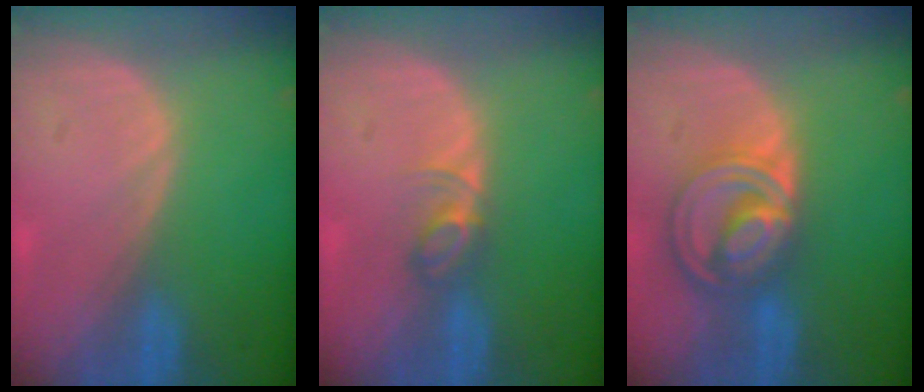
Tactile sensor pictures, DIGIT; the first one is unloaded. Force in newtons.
{"total": 2.8, "press": 2.8, "slide": 0.4}
{"total": 8.8, "press": 7.4, "slide": 4.7}